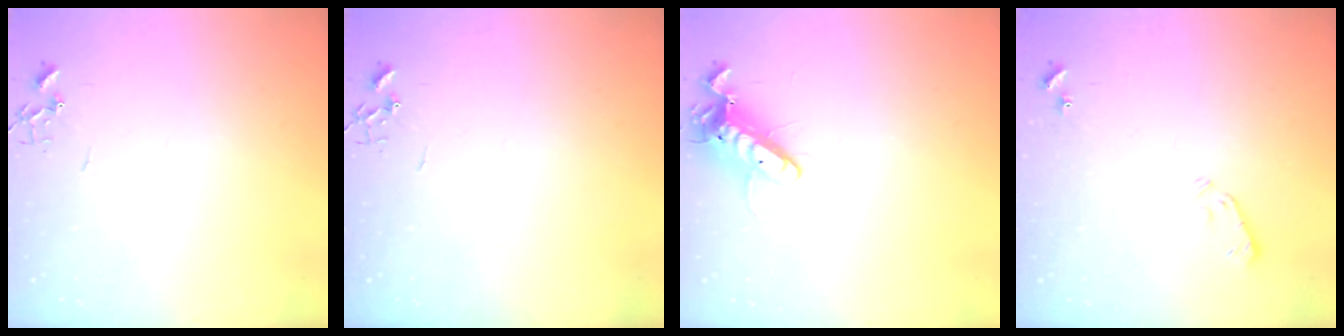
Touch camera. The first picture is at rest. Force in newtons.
{"total": 0.0}
{"total": 11.8, "press": 11.6, "slide": 2.2}
{"total": 4.1, "press": 4.1, "slide": 0.6}